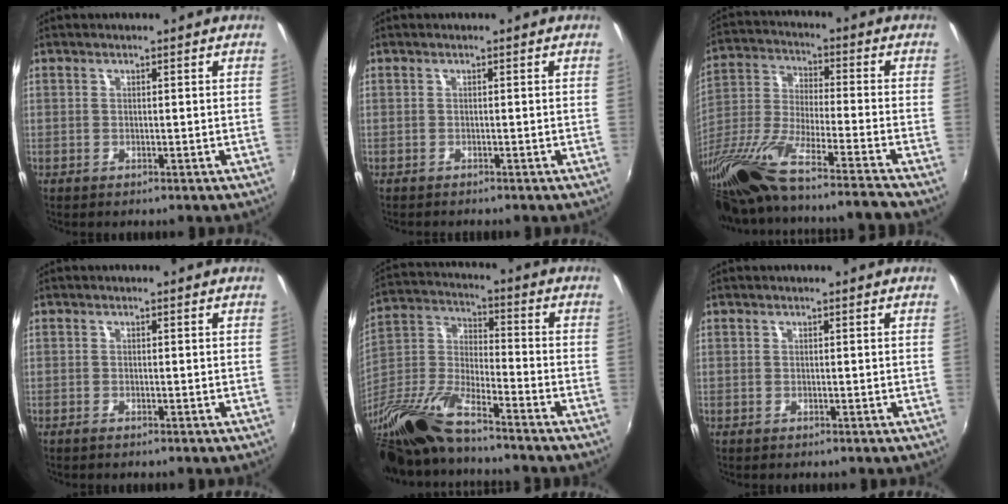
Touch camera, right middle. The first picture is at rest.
{"total": 0.7, "force": [-0.7, -0.1, 0.1], "torque": [-0.001, -0.004, -0.011]}
{"total": 22.9, "force": [-18.2, -0.3, 13.8], "torque": [-0.244, -0.075, -0.328]}
{"total": 0.7, "force": [-0.6, 0.0, 0.3], "torque": [-0.005, -0.003, -0.014]}
{"total": 17.1, "force": [-13.0, 3.3, 10.6], "torque": [-0.230, -0.031, -0.263]}
{"total": 0.0}